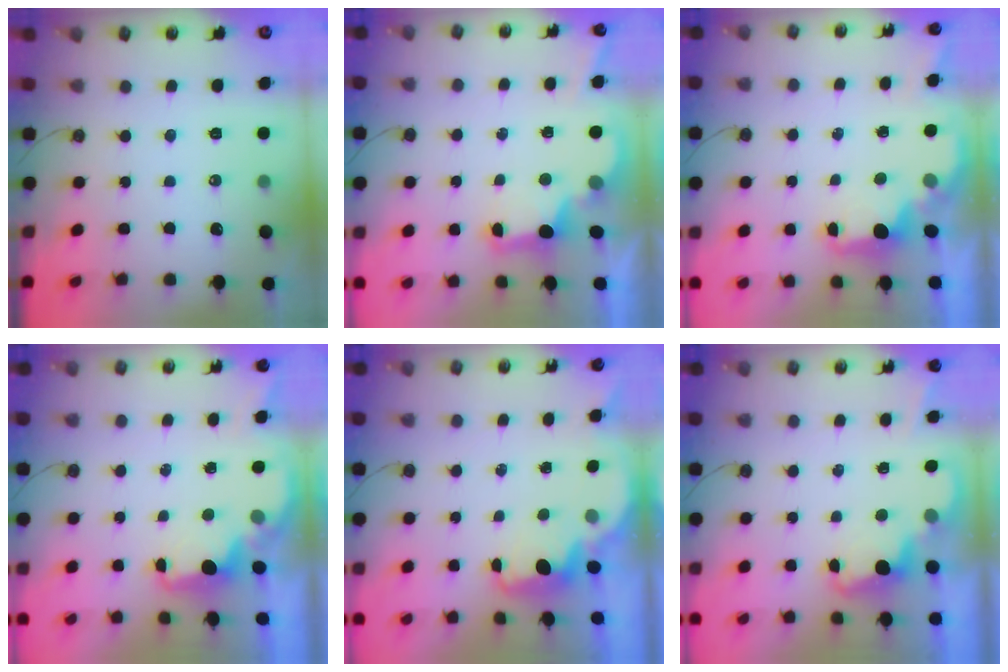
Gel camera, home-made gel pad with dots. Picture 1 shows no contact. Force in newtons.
{"total": 2.9, "press": 2.8, "slide": 0.9}
{"total": 1.9, "press": 1.8, "slide": 0.7}
{"total": 2.1, "press": 2.0, "slide": 0.8}
{"total": 2.3, "press": 2.2, "slide": 0.6}
{"total": 2.5, "press": 2.4, "slide": 0.5}